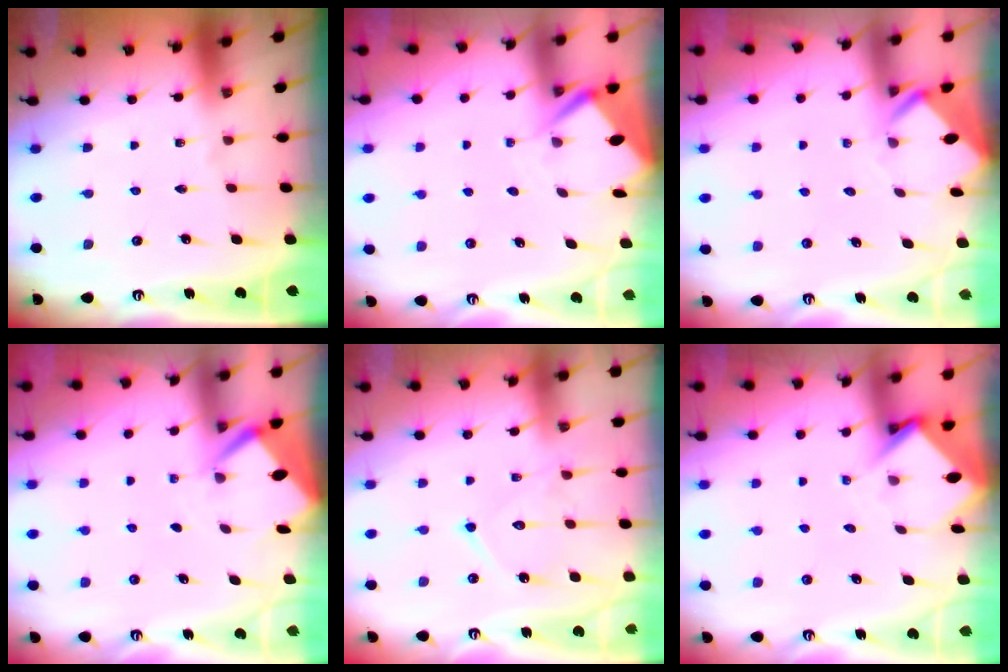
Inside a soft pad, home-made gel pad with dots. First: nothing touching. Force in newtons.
{"total": 3.6, "press": 3.6, "slide": 0.3}
{"total": 3.5, "press": 3.5, "slide": 0.2}
{"total": 2.7, "press": 2.6, "slide": 0.3}
{"total": 12.2, "press": 12.1, "slide": 1.0}
{"total": 3.4, "press": 3.3, "slide": 0.2}